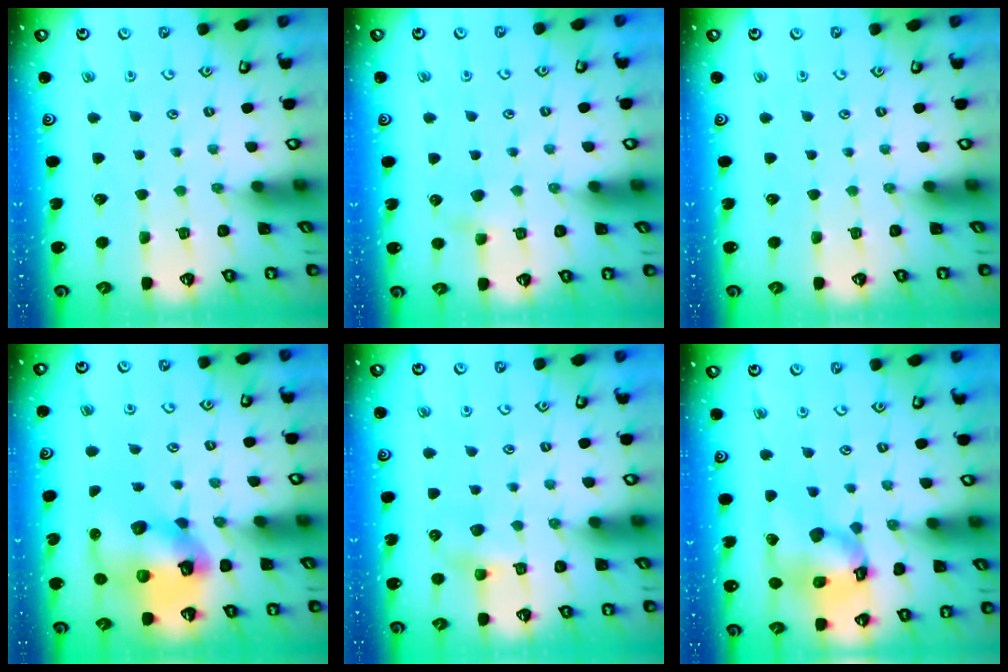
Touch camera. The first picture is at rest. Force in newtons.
{"total": 3.7, "press": 3.7, "slide": 0.6}
{"total": 0.0}
{"total": 12.8, "press": 12.7, "slide": 1.8}
{"total": 4.4, "press": 4.4, "slide": 0.3}
{"total": 14.5, "press": 14.4, "slide": 1.8}